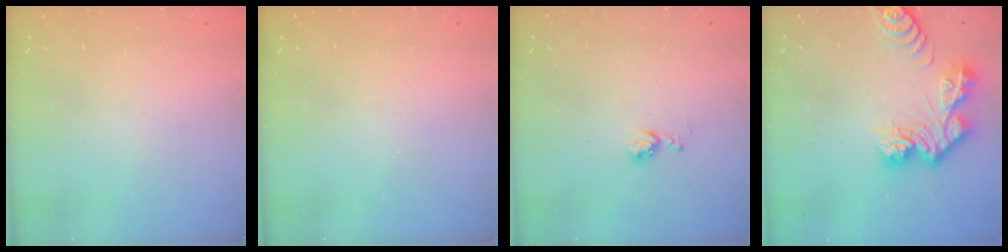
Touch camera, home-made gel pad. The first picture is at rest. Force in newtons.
{"total": 0.0}
{"total": 4.9, "press": 4.9, "slide": 0.5}
{"total": 13.6, "press": 13.6, "slide": 1.3}